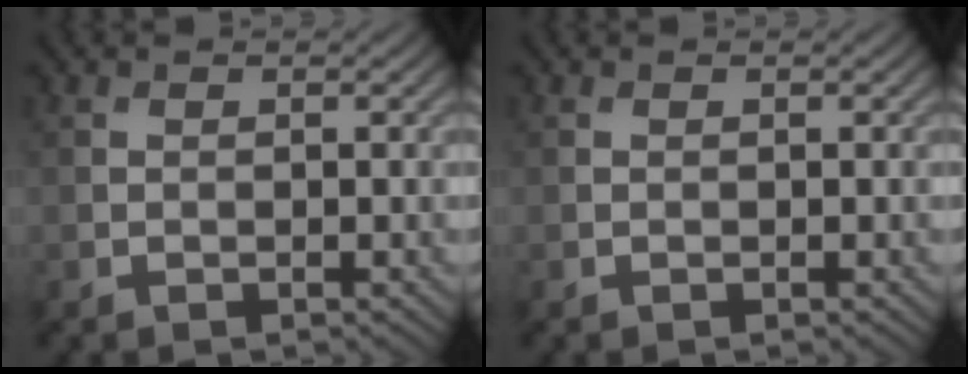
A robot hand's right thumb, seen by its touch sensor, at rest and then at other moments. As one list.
[{"total": 0.0}]